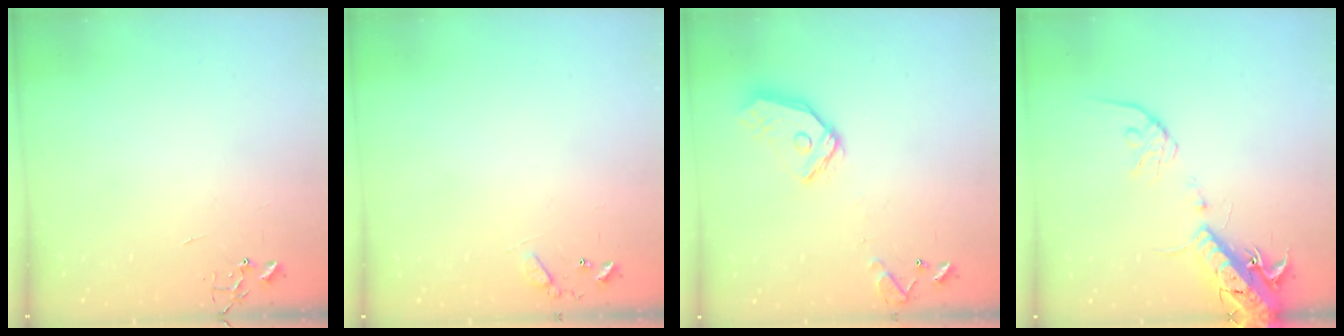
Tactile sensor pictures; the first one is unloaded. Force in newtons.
{"total": 7.7, "press": 7.6, "slide": 0.5}
{"total": 14.6, "press": 14.4, "slide": 1.8}
{"total": 16.5, "press": 16.2, "slide": 3.6}